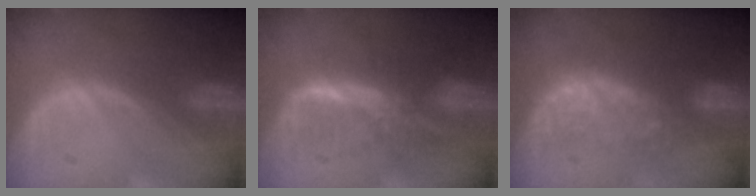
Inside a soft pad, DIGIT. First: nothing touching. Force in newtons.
{"total": 7.9, "press": 6.9, "slide": 3.9}
{"total": 7.8, "press": 7.6, "slide": 1.3}